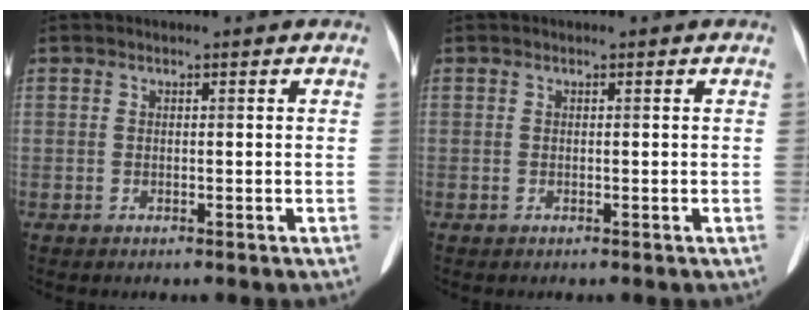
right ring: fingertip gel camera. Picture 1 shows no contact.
{"total": 0.0}